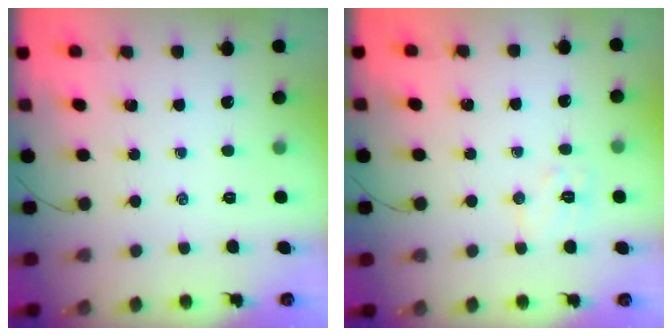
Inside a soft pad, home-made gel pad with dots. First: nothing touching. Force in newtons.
{"total": 6.8, "press": 6.7, "slide": 0.9}